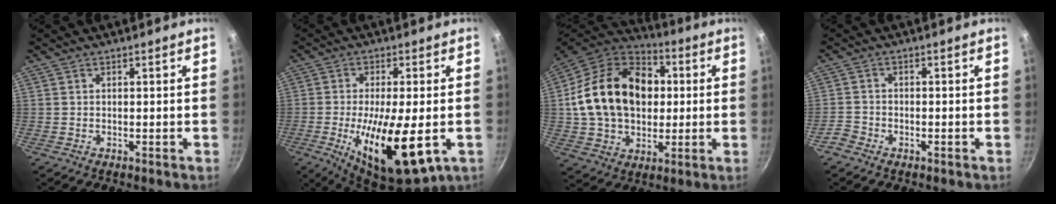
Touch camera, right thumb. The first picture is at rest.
{"total": 16.7, "force": [-4.3, 5.7, 15.1], "torque": [-0.253, -0.006, -0.066]}
{"total": 24.0, "force": [2.6, 17.7, 16.1], "torque": [-0.256, 0.029, 0.042]}
{"total": 2.6, "force": [-1.9, 1.6, 0.7], "torque": [-0.015, 0.019, -0.040]}